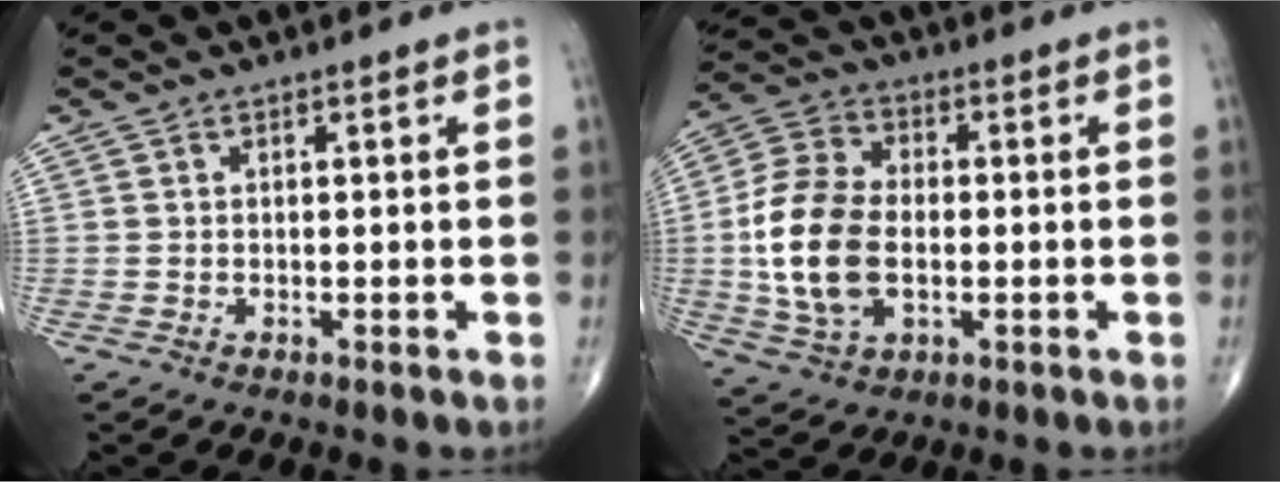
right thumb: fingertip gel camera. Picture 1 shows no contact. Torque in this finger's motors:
{"motor_torque": [-0.26, 1.16, 1.52, 0.06, 0.45]}